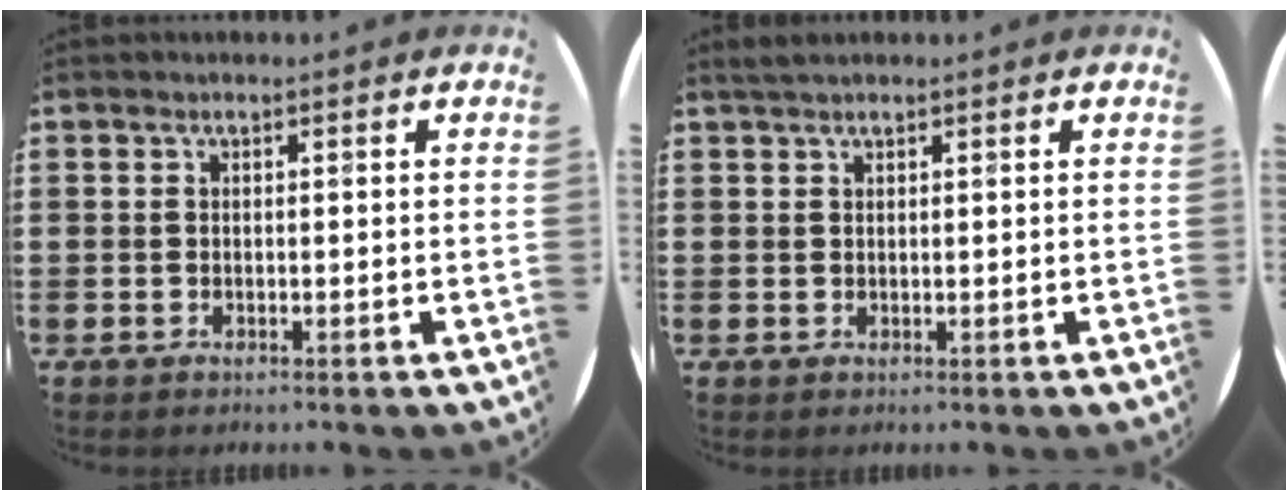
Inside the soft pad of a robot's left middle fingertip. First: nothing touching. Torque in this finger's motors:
{"motor_torque": [0.09, -0.09, 0.01, 0.02]}